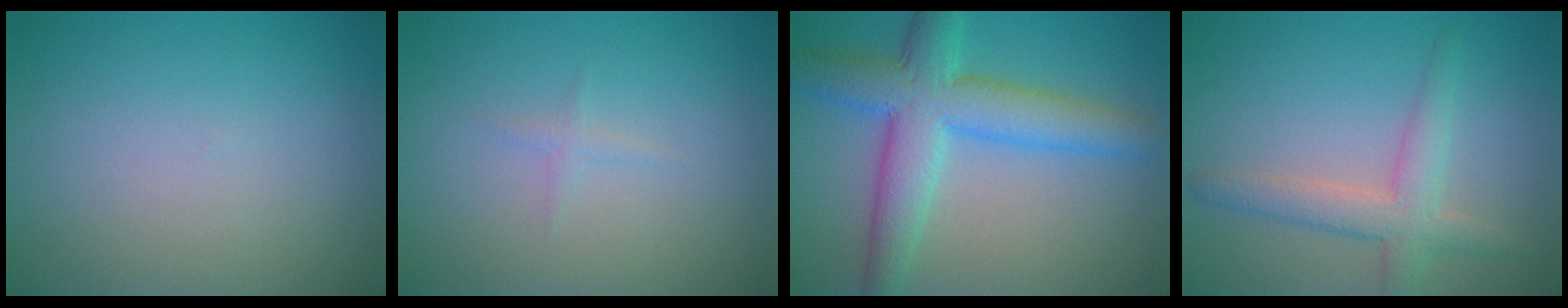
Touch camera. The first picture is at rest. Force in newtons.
{"total": 0.8, "press": 0.8, "slide": 0.1}
{"total": 7.5, "press": 7.5, "slide": 0.2}
{"total": 3.5, "press": 3.5, "slide": 0.1}